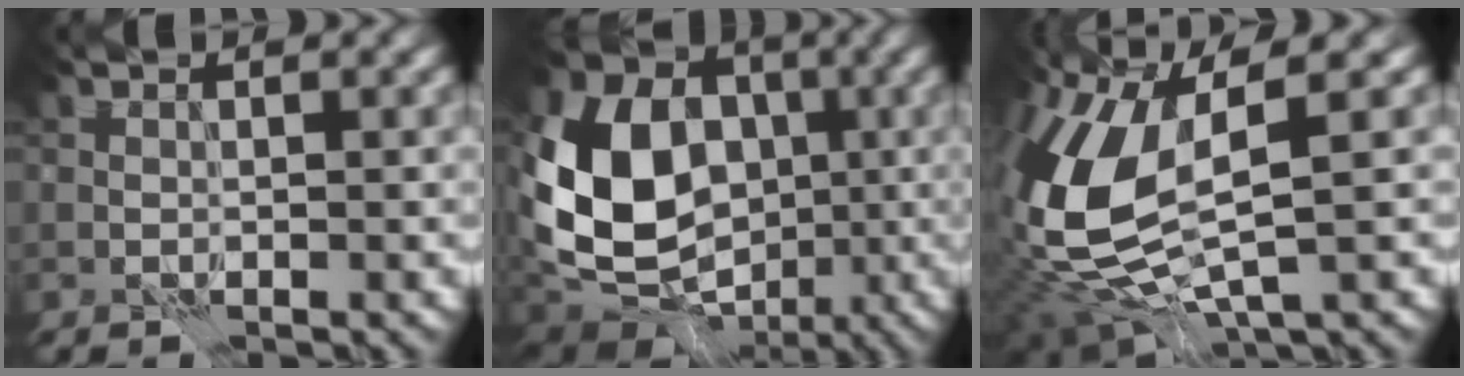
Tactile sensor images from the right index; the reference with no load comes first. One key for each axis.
{"total": 13.0, "fx": -1.2, "fy": 10.1, "fz": 8.0, "tx": -0.157, "ty": -0.003, "tz": -0.044}
{"total": 11.4, "fx": 0.6, "fy": 5.5, "fz": 9.9, "tx": -0.228, "ty": -0.014, "tz": 0.010}